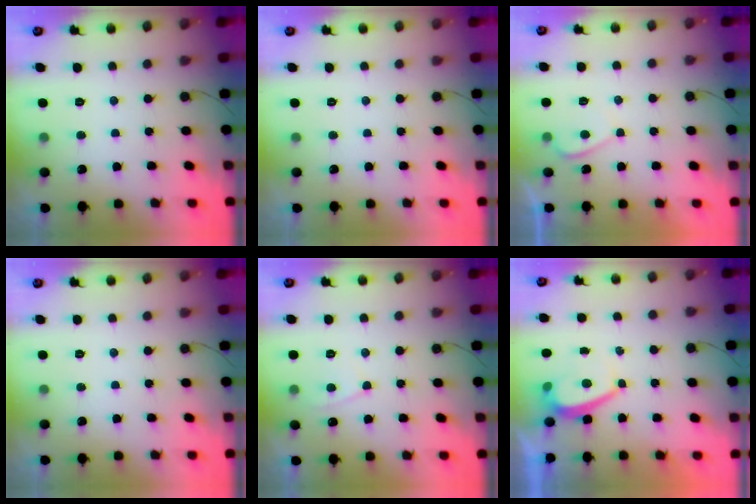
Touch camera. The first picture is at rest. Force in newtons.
{"total": 0.0}
{"total": 0.5, "press": 0.2, "slide": 0.5}
{"total": 0.0}
{"total": 4.0, "press": 4.0, "slide": 0.5}
{"total": 1.7, "press": 1.6, "slide": 0.6}